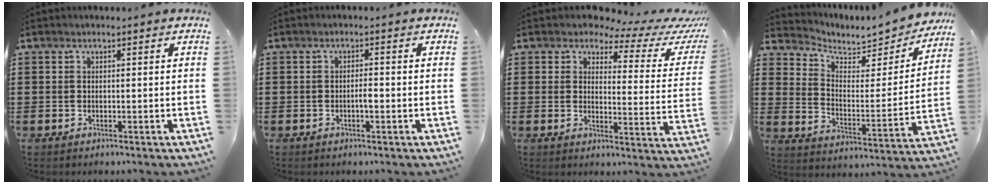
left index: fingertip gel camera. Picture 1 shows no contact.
{"total": 1.6, "force": [-0.5, 0.4, 1.5], "torque": [-0.029, 0.002, -0.010]}
{"total": 3.9, "force": [2.9, 1.6, 2.1], "torque": [-0.046, -0.018, 0.041]}
{"total": 5.1, "force": [4.6, 1.9, 1.0], "torque": [-0.041, -0.035, 0.076]}